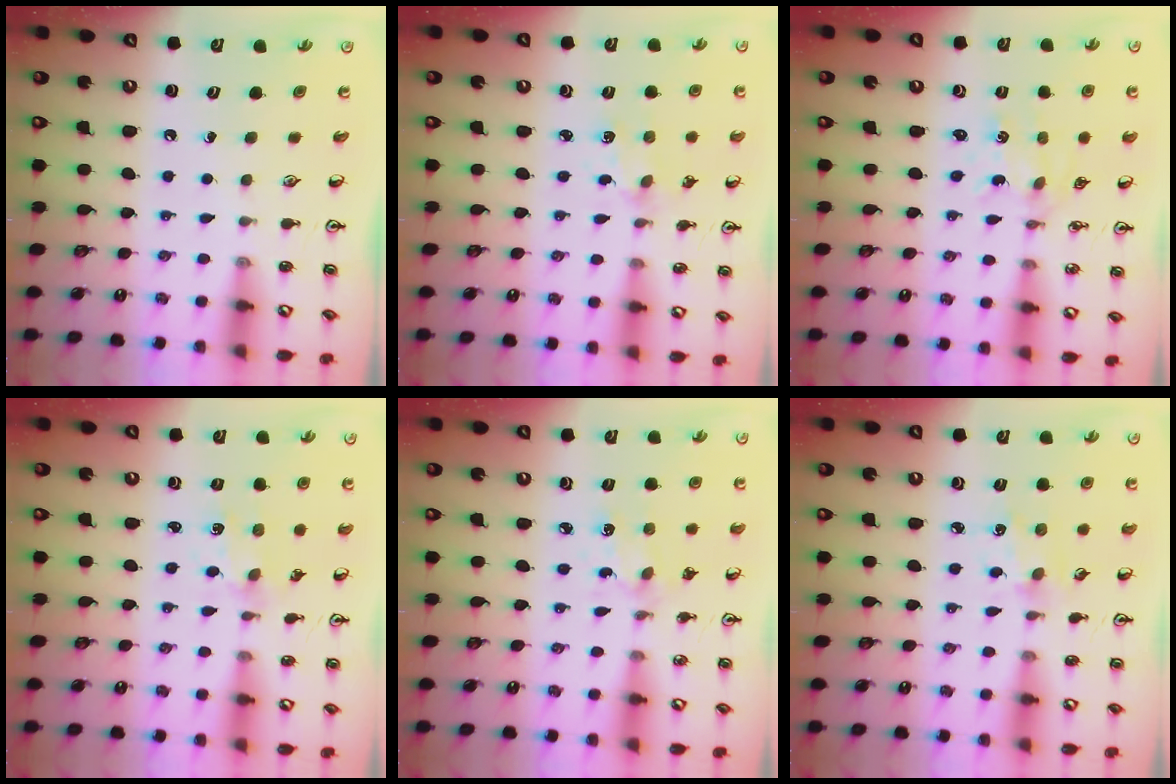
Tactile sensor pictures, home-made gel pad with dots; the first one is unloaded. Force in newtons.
{"total": 1.5, "press": 1.4, "slide": 0.4}
{"total": 0.9, "press": 0.8, "slide": 0.2}
{"total": 1.5, "press": 1.5, "slide": 0.3}
{"total": 2.1, "press": 2.0, "slide": 0.7}
{"total": 1.9, "press": 1.9, "slide": 0.0}